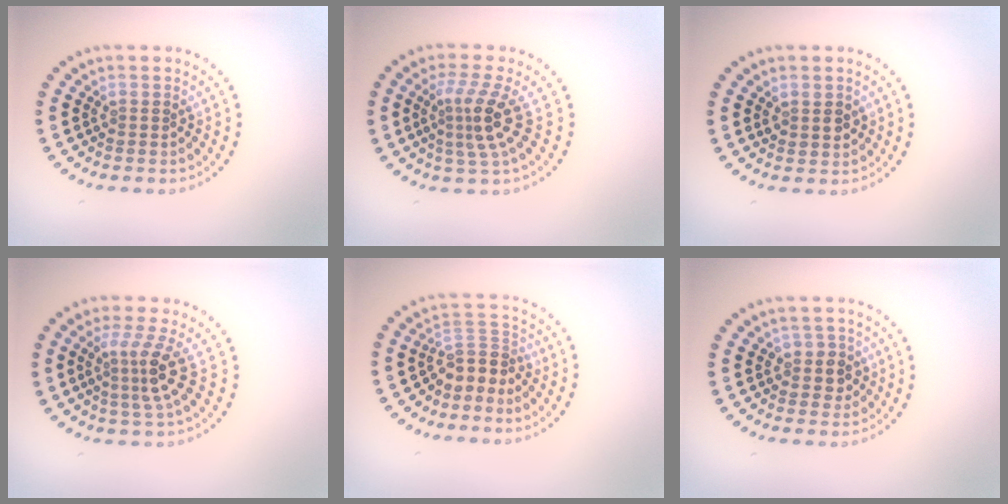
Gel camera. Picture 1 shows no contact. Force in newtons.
{"total": 3.7, "press": 2.7, "slide": 2.5}
{"total": 1.5, "press": 1.4, "slide": 0.6}
{"total": 3.4, "press": 2.4, "slide": 2.5}
{"total": 2.9, "press": 2.1, "slide": 2.0}
{"total": 1.8, "press": 1.7, "slide": 0.8}